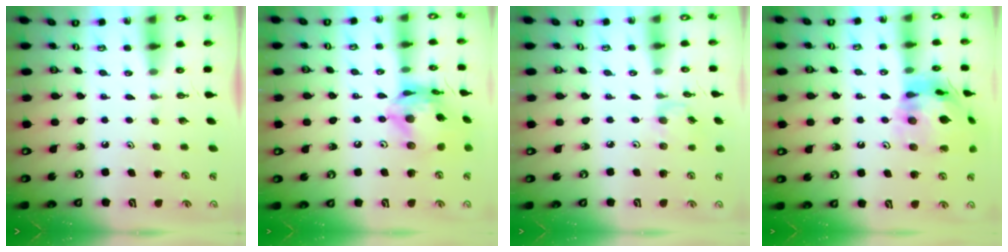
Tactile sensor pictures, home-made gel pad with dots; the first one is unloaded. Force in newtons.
{"total": 15.7, "press": 15.6, "slide": 1.5}
{"total": 2.9, "press": 2.9, "slide": 0.1}
{"total": 20.5, "press": 20.4, "slide": 2.3}